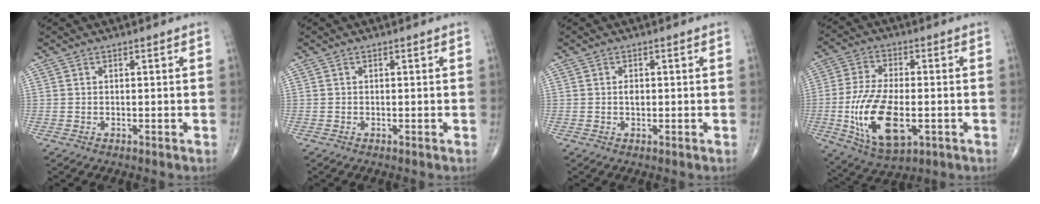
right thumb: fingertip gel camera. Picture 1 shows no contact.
{"total": 0.0}
{"total": 1.3, "force": [0.1, 0.8, 1.0], "torque": [-0.015, 0.000, 0.002]}
{"total": 16.0, "force": [-3.4, 7.8, 13.6], "torque": [-0.266, -0.004, -0.049]}